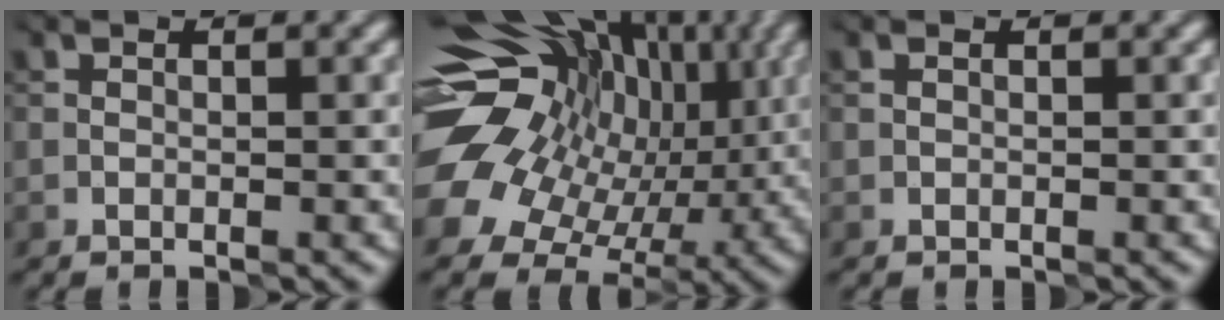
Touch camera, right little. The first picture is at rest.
{"total": 16.6, "force": [3.0, 13.3, 9.5], "torque": [-0.186, 0.034, 0.065]}
{"total": 0.0}